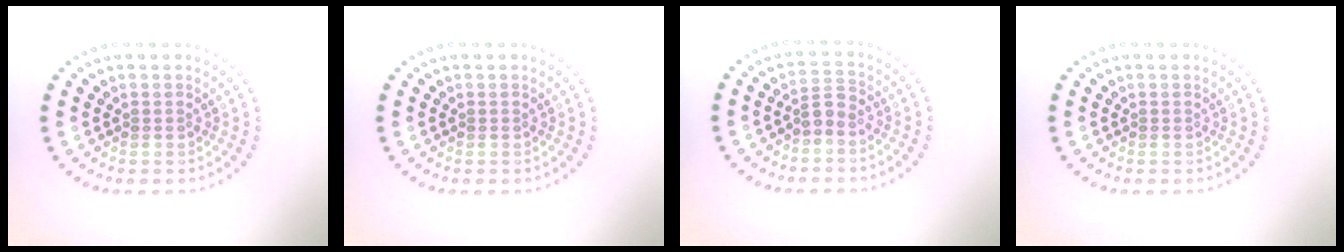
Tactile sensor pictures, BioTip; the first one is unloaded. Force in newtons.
{"total": 0.0}
{"total": 1.7, "press": 1.4, "slide": 1.0}
{"total": 0.0}